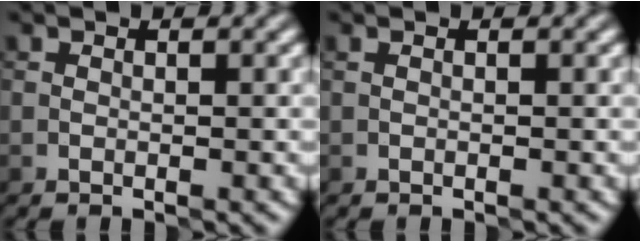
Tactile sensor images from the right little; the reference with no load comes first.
{"total": 0.0}